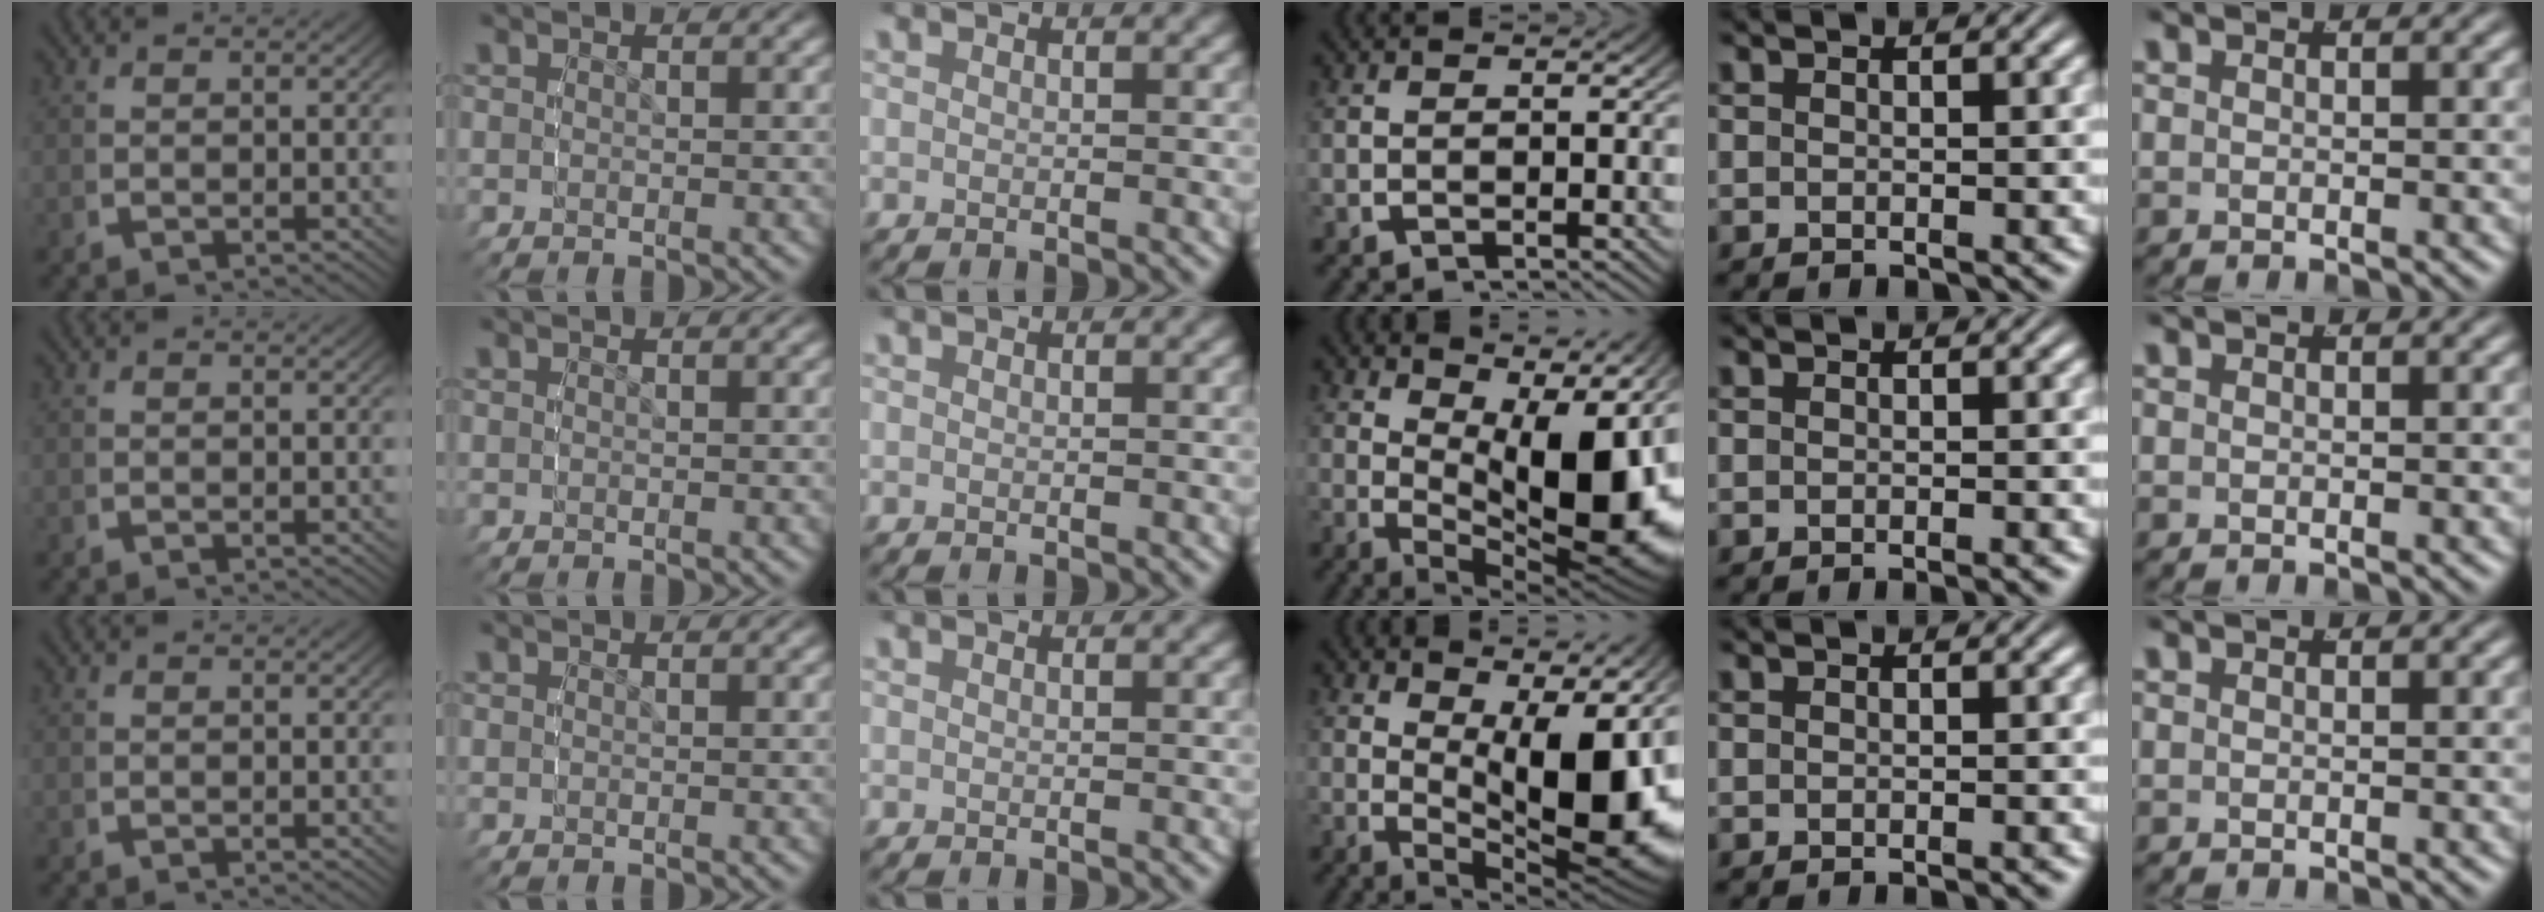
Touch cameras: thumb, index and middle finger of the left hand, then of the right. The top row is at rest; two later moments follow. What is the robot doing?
{"motion": "lift_and_place", "object": "toy banana"}